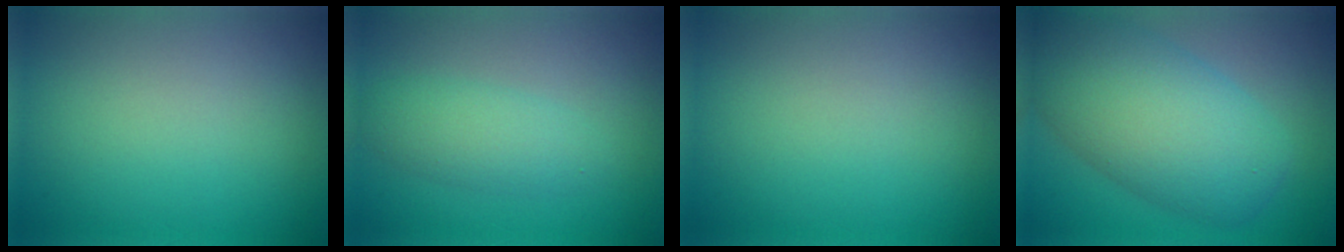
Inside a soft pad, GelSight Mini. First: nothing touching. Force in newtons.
{"total": 2.8, "press": 2.8, "slide": 0.1}
{"total": 0.0}
{"total": 9.5, "press": 9.5, "slide": 0.1}